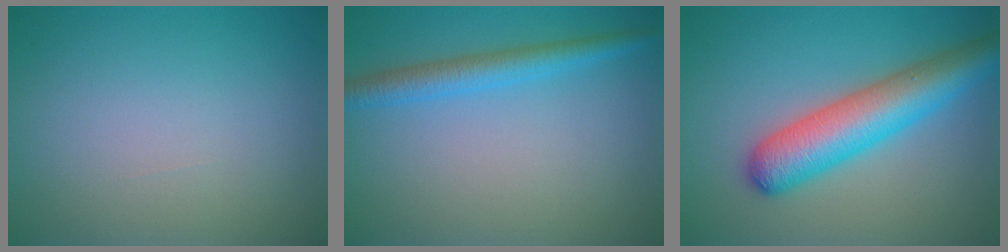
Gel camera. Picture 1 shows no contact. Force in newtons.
{"total": 2.9, "press": 2.9, "slide": 0.1}
{"total": 7.0, "press": 7.0, "slide": 0.2}